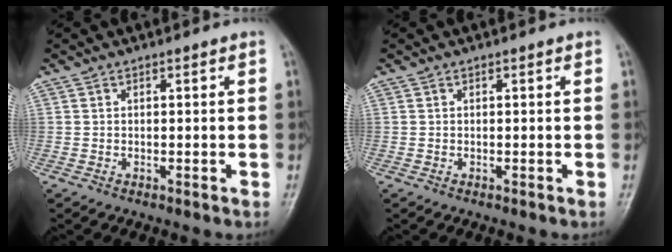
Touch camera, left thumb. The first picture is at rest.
{"total": 0.0}